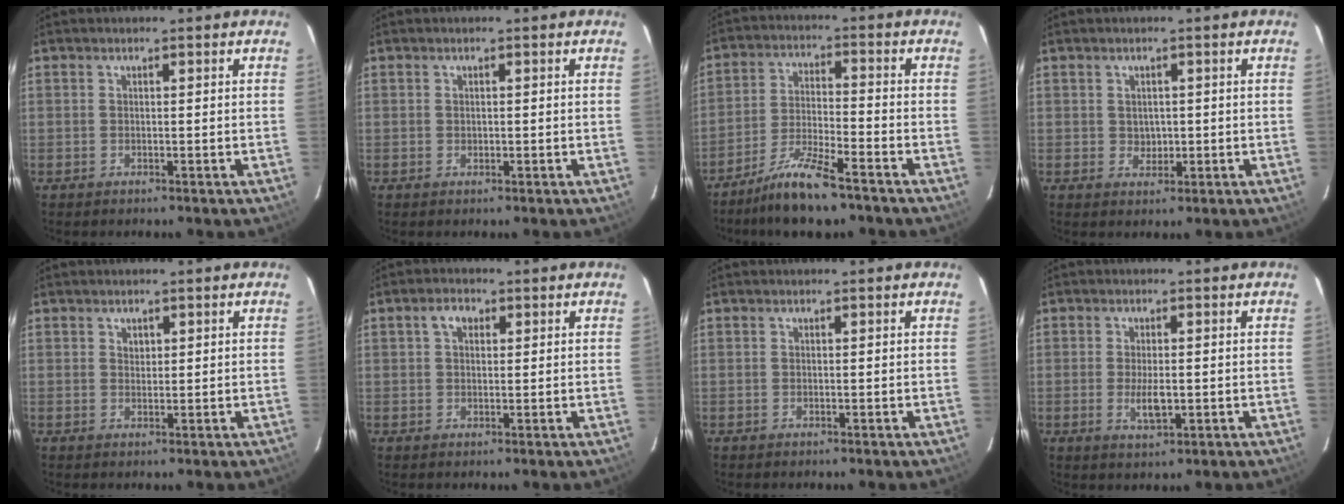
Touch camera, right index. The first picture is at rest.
{"total": 0.6, "force": [0.1, 0.6, 0.1], "torque": [0.002, -0.001, 0.003]}
{"total": 9.9, "force": [-7.8, 1.6, 5.9], "torque": [-0.128, -0.006, -0.145]}
{"total": 2.3, "force": [0.2, 2.2, 0.8], "torque": [-0.009, 0.001, 0.008]}
{"total": 1.3, "force": [0.7, 1.0, 0.4], "torque": [-0.002, 0.004, 0.012]}
{"total": 2.8, "force": [1.0, 2.0, 1.7], "torque": [-0.029, 0.011, 0.019]}
{"total": 0.0}
{"total": 4.3, "force": [-0.8, 1.8, 3.8], "torque": [-0.072, -0.009, -0.010]}